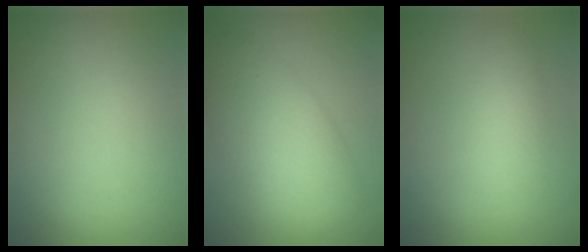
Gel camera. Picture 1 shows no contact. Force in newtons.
{"total": 7.4, "press": 7.4, "slide": 0.1}
{"total": 2.6, "press": 2.6, "slide": 0.2}